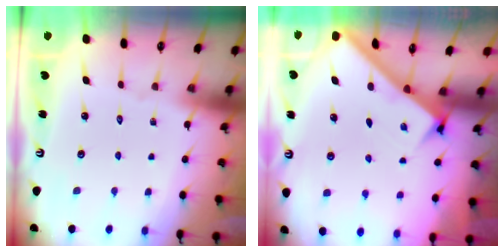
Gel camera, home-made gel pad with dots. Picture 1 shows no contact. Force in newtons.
{"total": 2.6, "press": 2.6, "slide": 0.3}